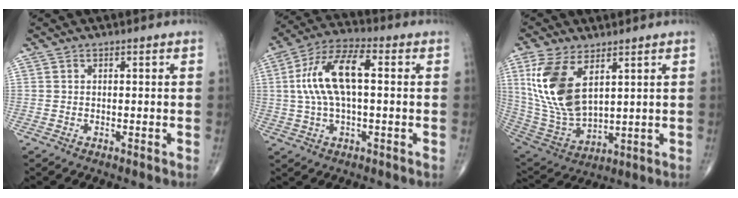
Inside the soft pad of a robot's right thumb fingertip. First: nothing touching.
{"total": 13.0, "force": [1.4, 5.5, 11.7], "torque": [-0.239, 0.033, 0.023]}
{"total": 15.7, "force": [5.8, 8.0, 12.2], "torque": [-0.249, -0.023, 0.129]}